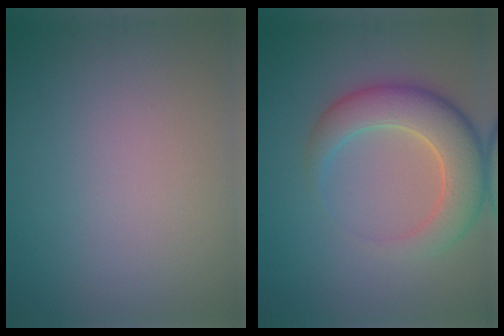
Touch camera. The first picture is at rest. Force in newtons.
{"total": 6.5, "press": 6.5, "slide": 0.5}